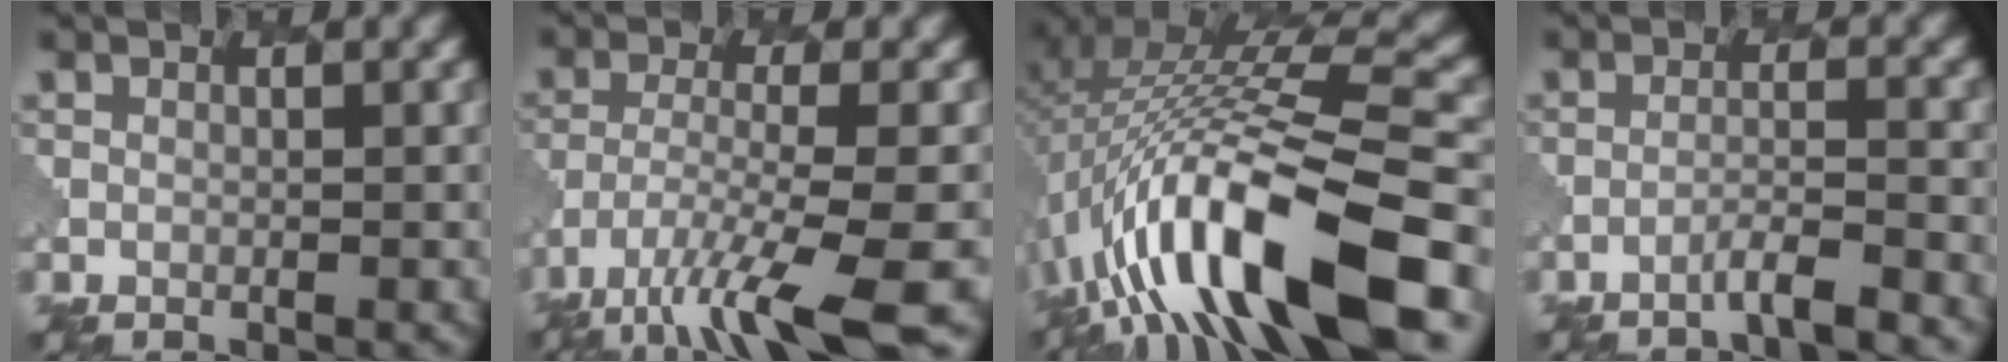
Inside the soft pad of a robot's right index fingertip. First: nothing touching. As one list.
[{"total": 9.4, "force": [-6.0, 1.8, 7.1], "torque": [-0.120, -0.011, -0.103]}, {"total": 15.3, "force": [-5.6, 4.8, 13.4], "torque": [-0.237, 0.022, -0.088]}, {"total": 2.6, "force": [-2.1, 0.0, 1.5], "torque": [-0.022, 0.007, -0.044]}]